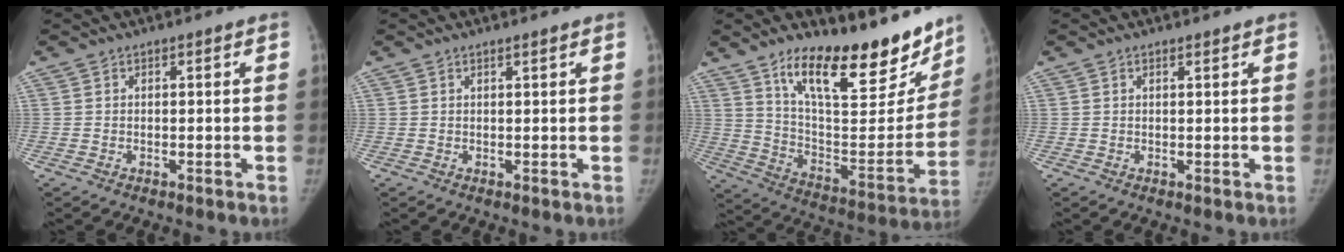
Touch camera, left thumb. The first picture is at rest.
{"total": 0.7, "force": [0.6, 0.1, 0.4], "torque": [-0.008, -0.004, 0.012]}
{"total": 26.9, "force": [18.7, 9.5, 16.8], "torque": [-0.202, -0.091, 0.293]}
{"total": 0.7, "force": [0.6, 0.3, 0.3], "torque": [-0.008, -0.004, 0.010]}